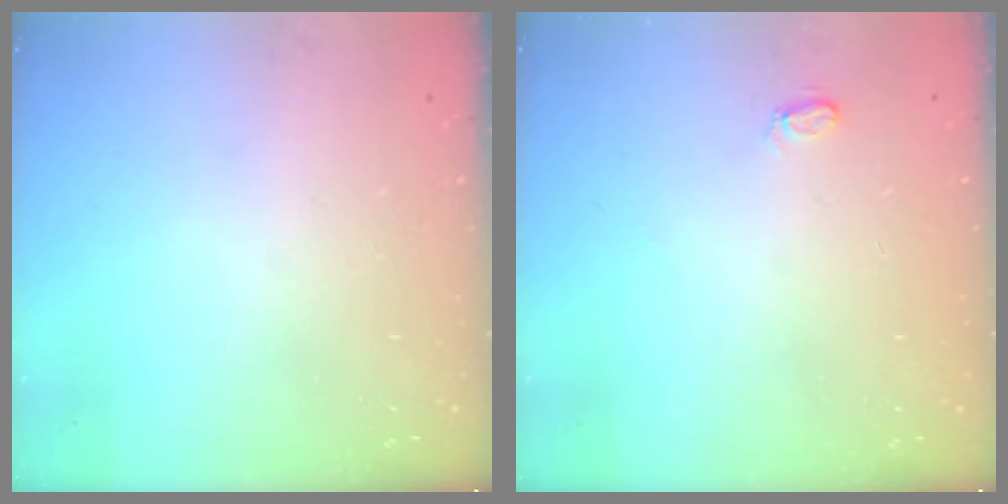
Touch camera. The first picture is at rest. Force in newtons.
{"total": 3.8, "press": 3.8, "slide": 0.5}